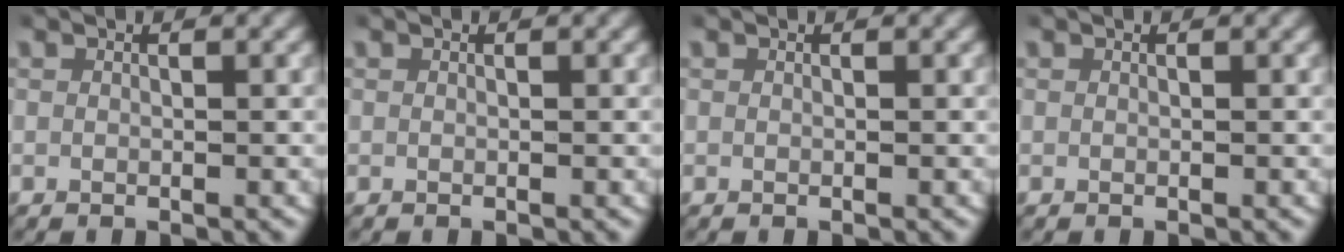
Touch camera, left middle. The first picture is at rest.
{"total": 0.0}
{"total": 0.0}
{"total": 0.0}